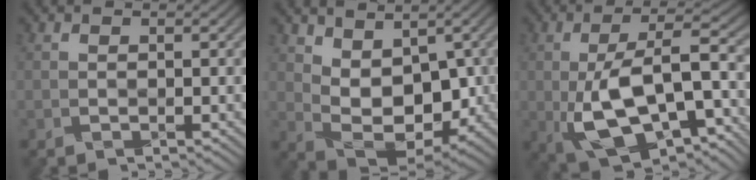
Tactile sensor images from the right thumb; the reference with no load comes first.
{"total": 8.0, "force": [2.2, 4.7, 6.0], "torque": [-0.114, -0.006, 0.037]}
{"total": 13.6, "force": [-3.9, 5.8, 11.7], "torque": [-0.210, 0.004, -0.069]}